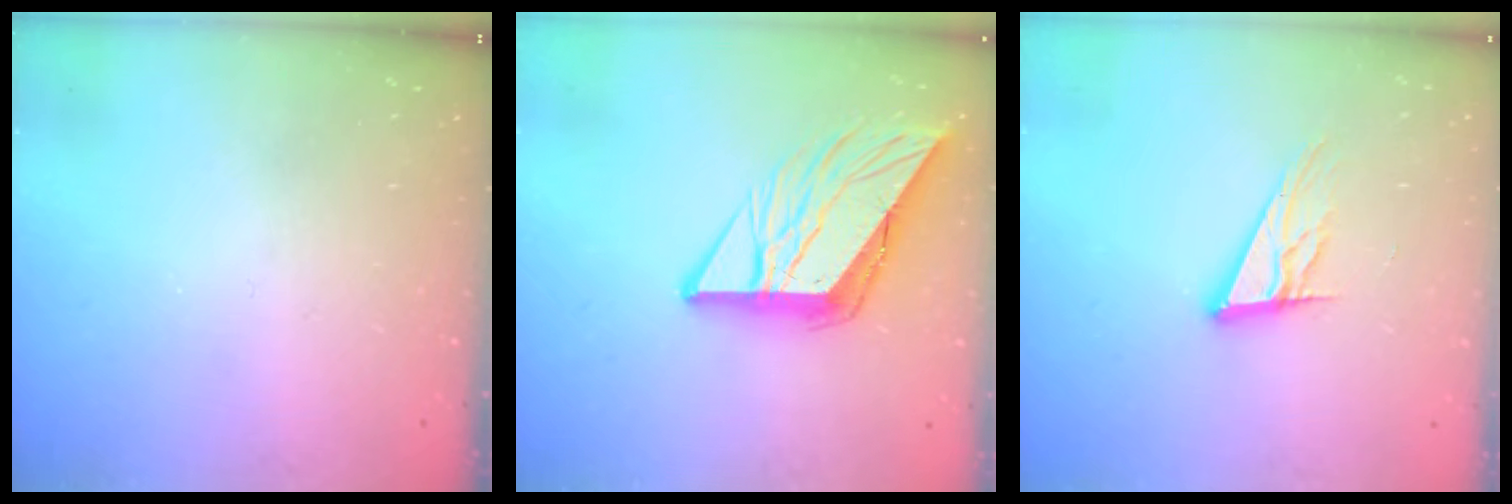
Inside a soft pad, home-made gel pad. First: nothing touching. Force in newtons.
{"total": 12.2, "press": 12.2, "slide": 1.4}
{"total": 11.5, "press": 11.4, "slide": 1.9}